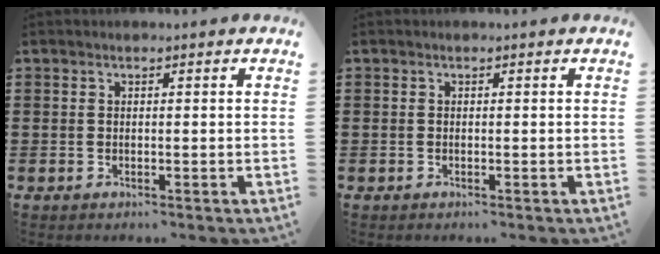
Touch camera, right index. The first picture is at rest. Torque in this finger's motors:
{"motor_torque": [0.48, 0.90, 0.03, 0.00]}